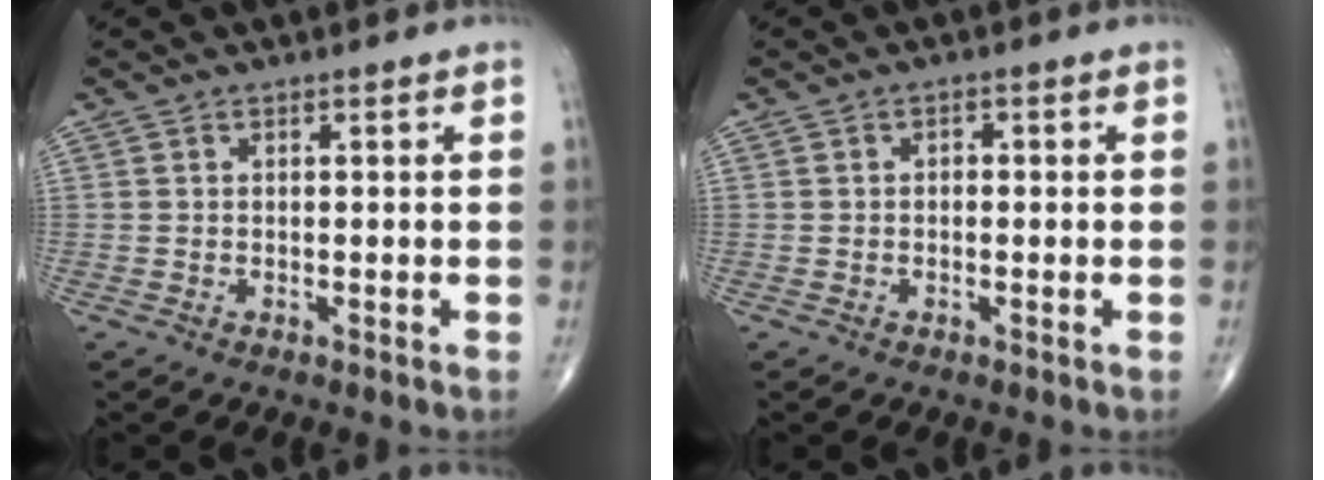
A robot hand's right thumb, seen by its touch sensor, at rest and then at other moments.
{"total": 1.2, "force": [0.1, 0.7, 0.9], "torque": [-0.011, 0.003, -0.001]}